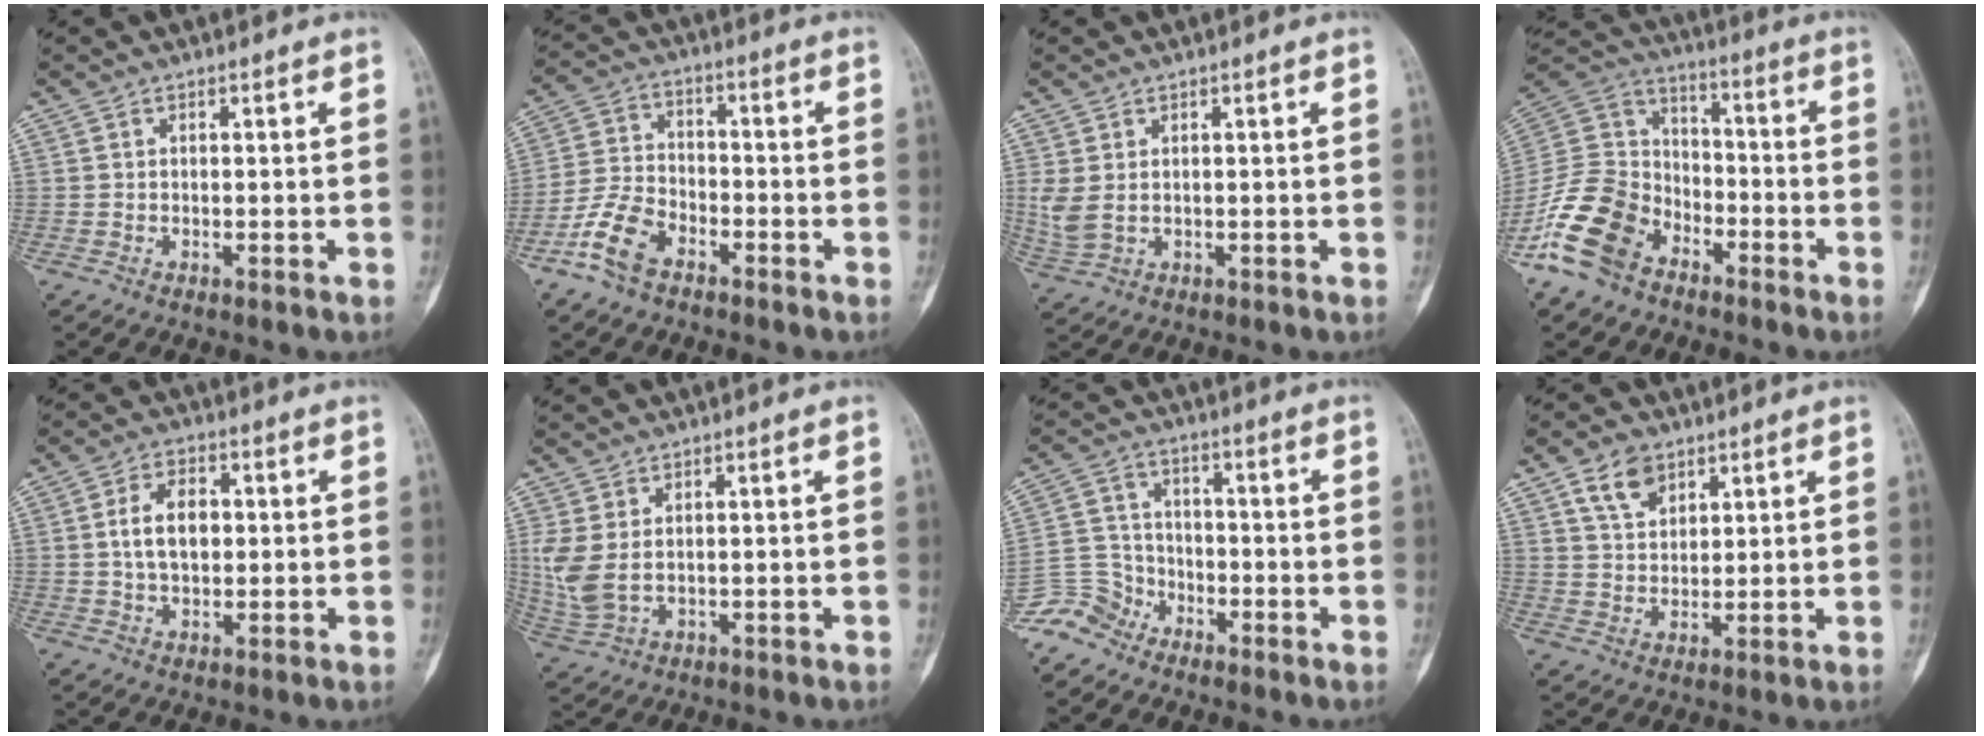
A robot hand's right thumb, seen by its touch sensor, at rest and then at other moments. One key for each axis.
{"total": 8.9, "fx": -5.5, "fy": 4.9, "fz": 5.1, "tx": -0.107, "ty": 0.025, "tz": -0.113}
{"total": 4.1, "fx": 0.5, "fy": 2.4, "fz": 3.3, "tx": -0.089, "ty": 0.002, "tz": 0.019}
{"total": 15.3, "fx": -9.2, "fy": 10.0, "fz": 6.9, "tx": -0.126, "ty": 0.067, "tz": -0.185}
{"total": 7.5, "fx": 0.7, "fy": 4.7, "fz": 5.8, "tx": -0.090, "ty": 0.008, "tz": 0.012}
{"total": 6.6, "fx": 1.1, "fy": 3.7, "fz": 5.4, "tx": -0.139, "ty": -0.001, "tz": 0.037}
{"total": 7.2, "fx": -5.6, "fy": 4.5, "fz": 0.3, "tx": 0.015, "ty": 0.040, "tz": -0.125}
{"total": 6.6, "fx": 3.9, "fy": 4.1, "fz": 3.4, "tx": -0.043, "ty": -0.022, "tz": 0.074}